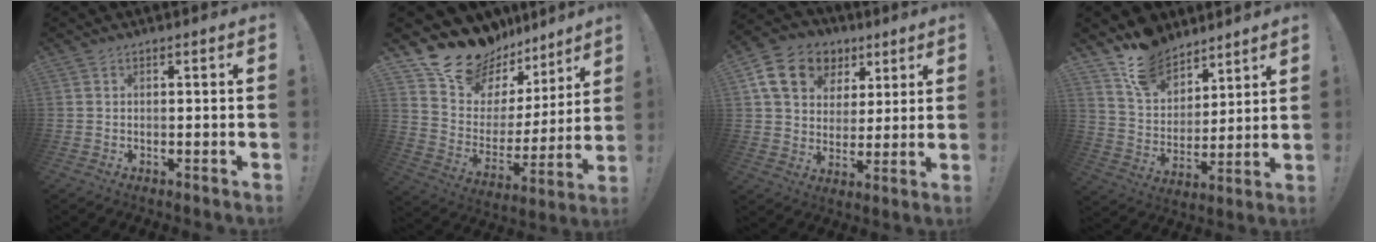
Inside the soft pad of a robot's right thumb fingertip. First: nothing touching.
{"total": 16.6, "force": [15.0, 6.8, 1.9], "torque": [-0.047, -0.135, 0.288]}
{"total": 15.6, "force": [7.1, 11.9, 7.1], "torque": [-0.097, -0.027, 0.140]}
{"total": 14.1, "force": [11.1, 7.9, 3.5], "torque": [-0.066, -0.083, 0.213]}